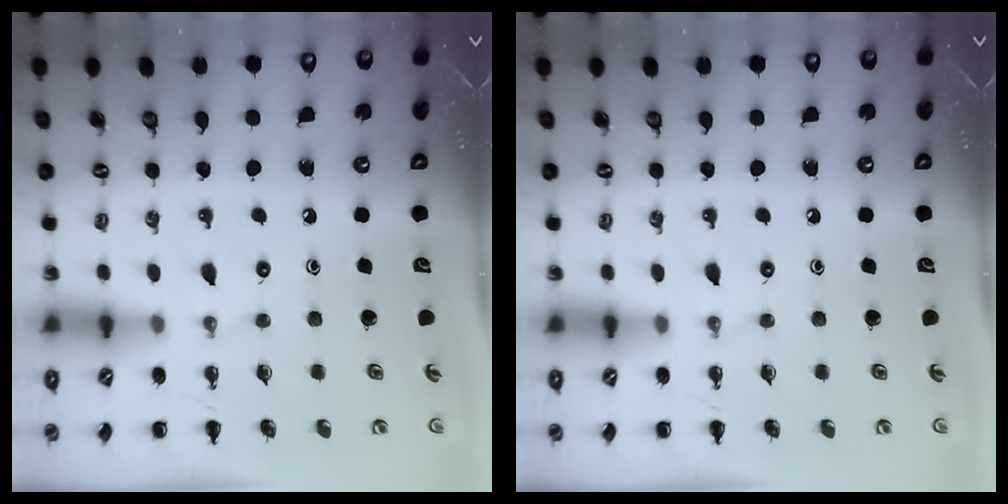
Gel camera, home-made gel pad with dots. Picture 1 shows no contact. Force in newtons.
{"total": 0.0}